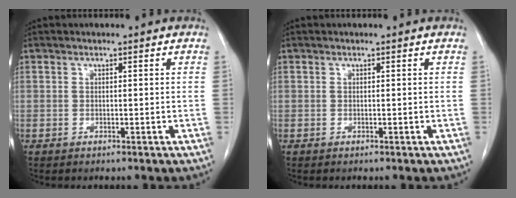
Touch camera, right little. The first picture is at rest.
{"total": 0.0}